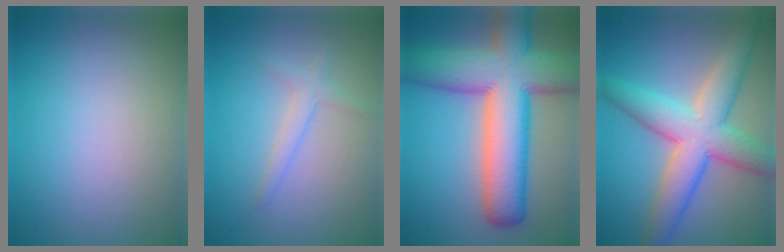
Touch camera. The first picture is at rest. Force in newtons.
{"total": 1.6, "press": 1.6, "slide": 0.1}
{"total": 12.6, "press": 12.6, "slide": 0.6}
{"total": 8.0, "press": 8.0, "slide": 0.3}